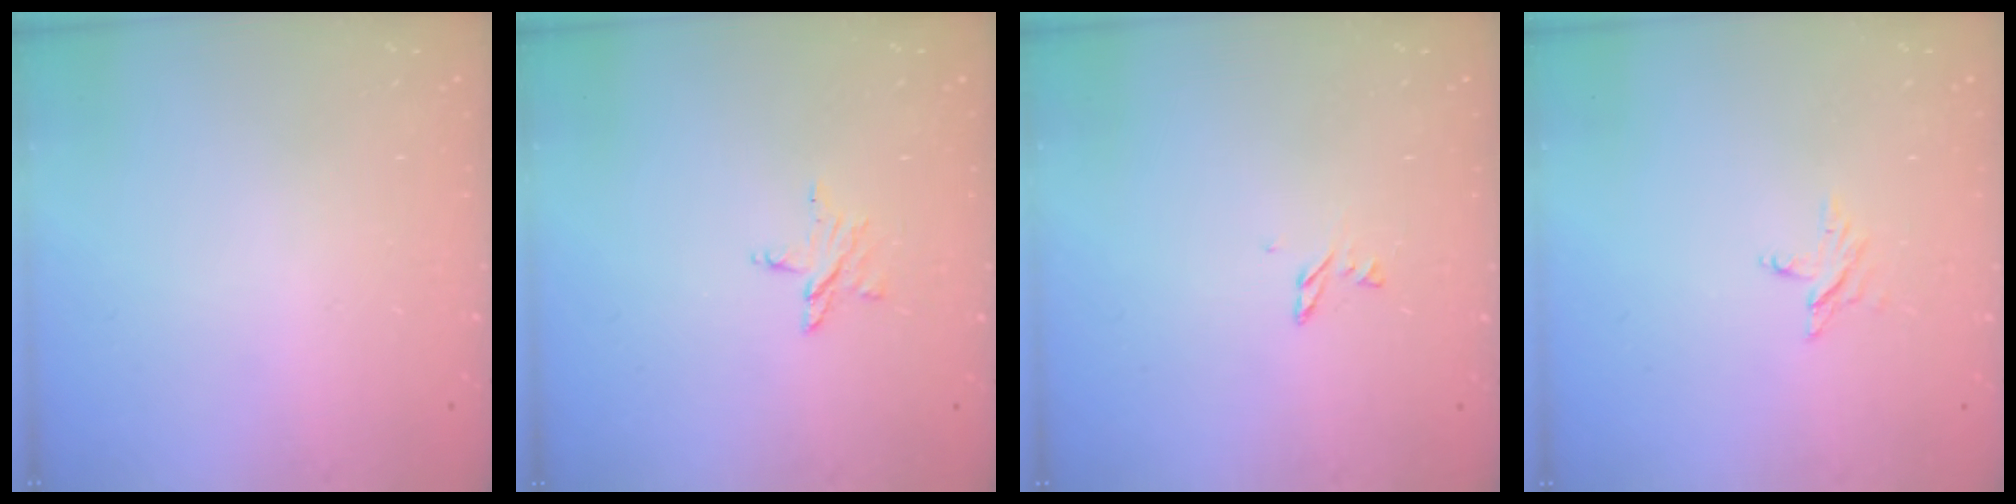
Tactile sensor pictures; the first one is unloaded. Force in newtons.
{"total": 3.3, "press": 3.3, "slide": 0.3}
{"total": 4.3, "press": 4.3, "slide": 0.4}
{"total": 2.4, "press": 2.4, "slide": 0.2}